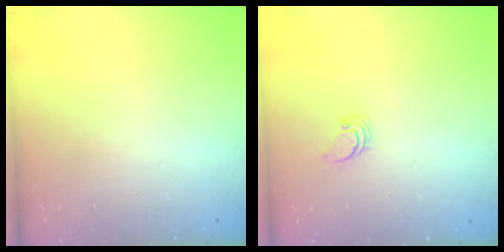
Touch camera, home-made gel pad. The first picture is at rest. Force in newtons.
{"total": 0.9, "press": 0.9, "slide": 0.0}